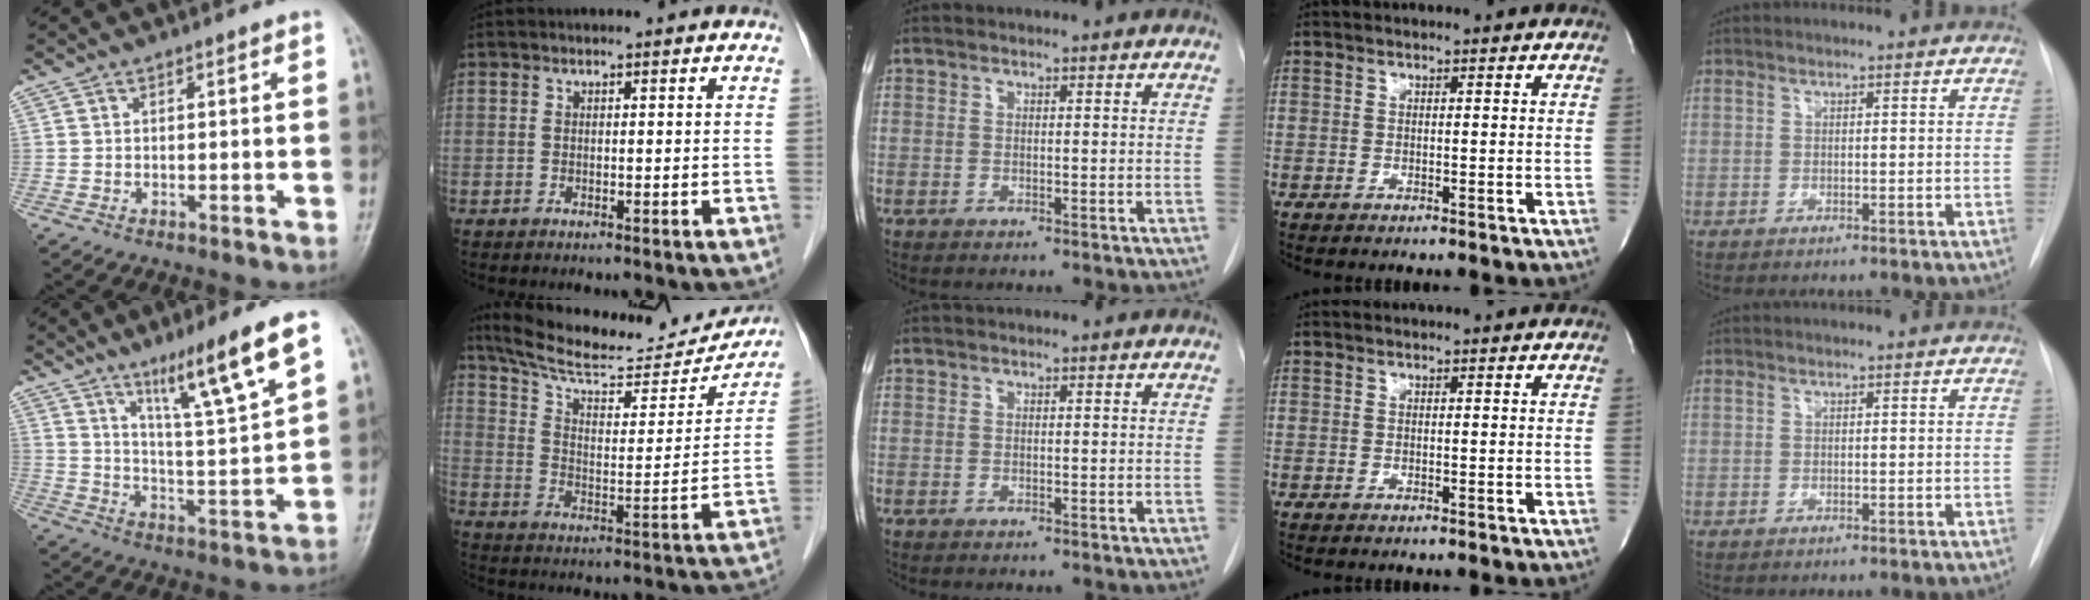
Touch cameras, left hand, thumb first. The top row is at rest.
{"thumb": {"total": 14.9, "force": [8.7, 0.8, 12.0], "torque": [-0.196, -0.047, 0.150]}, "index": {"total": 21.0, "force": [19.7, 3.4, 6.4], "torque": [-0.102, -0.023, 0.282]}}